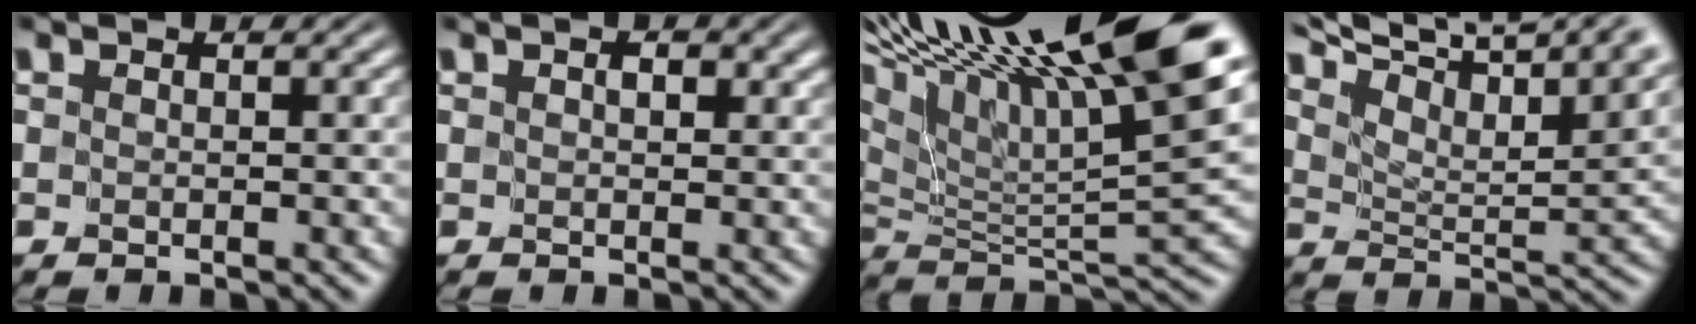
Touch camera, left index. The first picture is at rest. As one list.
[{"total": 1.5, "force": [0.5, 0.9, 1.1], "torque": [-0.010, -0.001, 0.007]}, {"total": 17.4, "force": [10.6, 4.2, 13.2], "torque": [-0.243, 0.040, 0.174]}, {"total": 11.8, "force": [9.9, 2.5, 6.0], "torque": [-0.106, 0.008, 0.140]}]